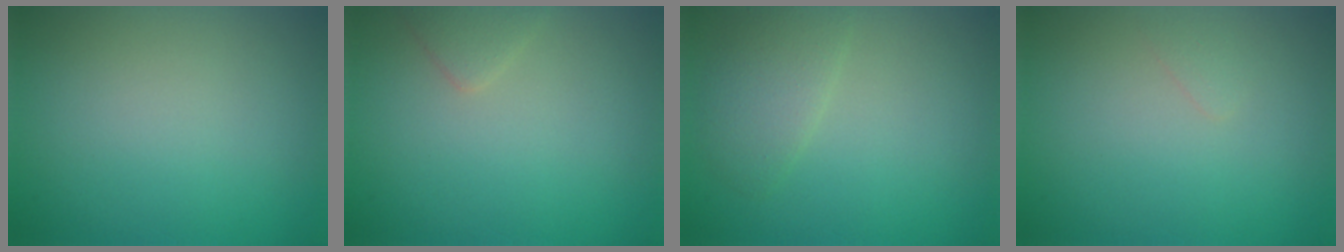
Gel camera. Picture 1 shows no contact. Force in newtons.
{"total": 1.3, "press": 1.3, "slide": 0.0}
{"total": 2.4, "press": 2.4, "slide": 0.1}
{"total": 0.6, "press": 0.6, "slide": 0.1}